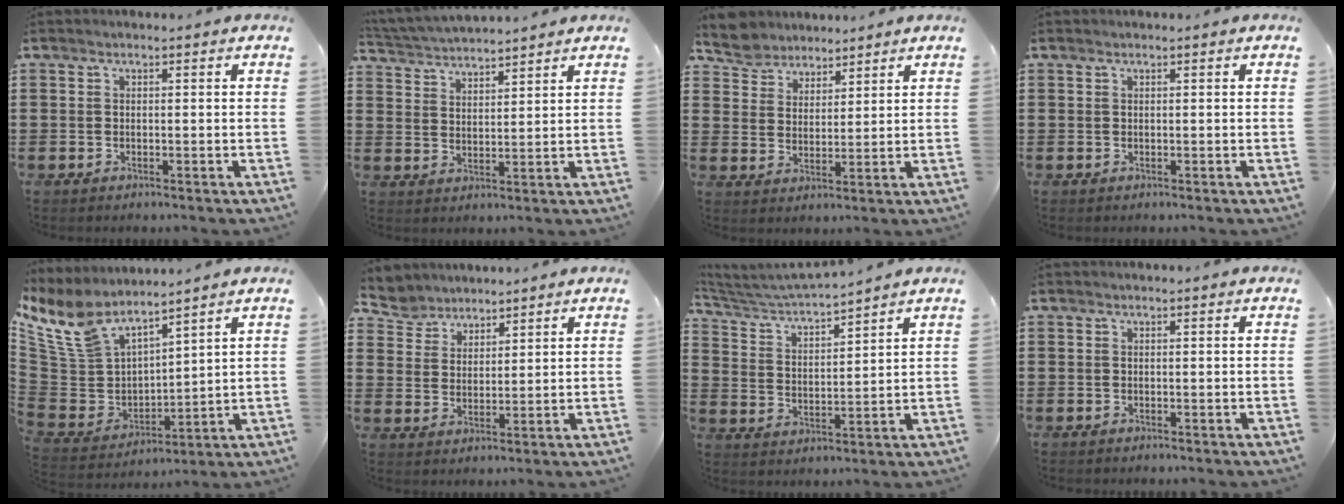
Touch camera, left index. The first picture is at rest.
{"total": 3.7, "force": [3.7, 0.1, 0.0], "torque": [-0.016, -0.017, 0.066]}
{"total": 5.0, "force": [4.6, 1.8, -0.2], "torque": [-0.021, -0.012, 0.086]}
{"total": 0.0}
{"total": 9.3, "force": [7.3, 4.4, 3.8], "torque": [-0.124, -0.050, 0.134]}
{"total": 4.9, "force": [4.5, 2.0, -0.1], "torque": [-0.022, -0.011, 0.084]}
{"total": 4.3, "force": [4.1, 0.3, 1.0], "torque": [-0.044, -0.031, 0.065]}
{"total": 0.0}